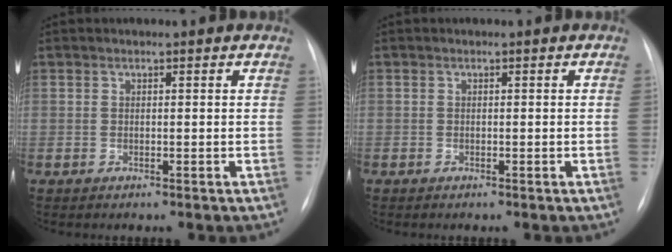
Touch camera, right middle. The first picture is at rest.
{"total": 0.0}